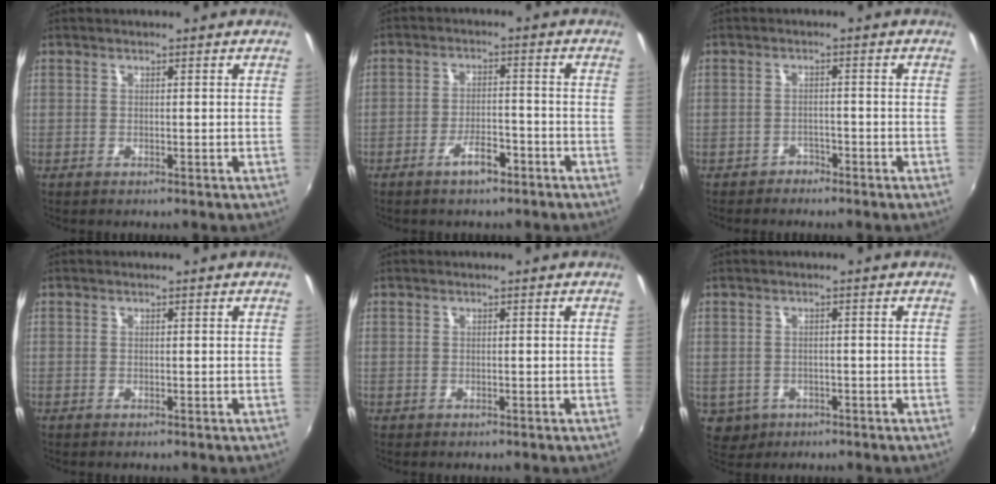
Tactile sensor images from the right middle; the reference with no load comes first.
{"total": 4.9, "force": [-3.4, 1.9, 3.0], "torque": [-0.061, 0.003, -0.051]}
{"total": 2.2, "force": [-1.9, 1.1, 0.0], "torque": [-0.003, 0.001, -0.033]}
{"total": 0.0}
{"total": 0.0}
{"total": 4.3, "force": [-1.3, 3.8, 1.5], "torque": [-0.038, -0.004, -0.010]}